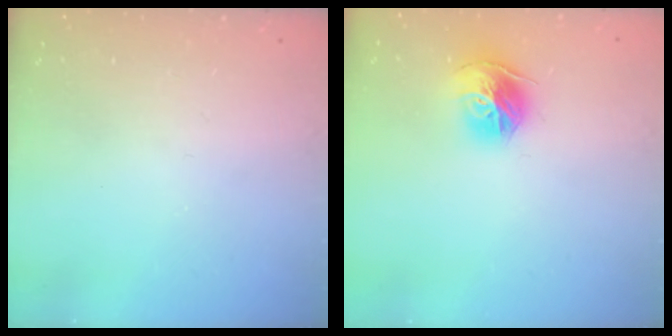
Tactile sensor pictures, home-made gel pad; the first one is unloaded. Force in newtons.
{"total": 12.5, "press": 12.4, "slide": 1.3}